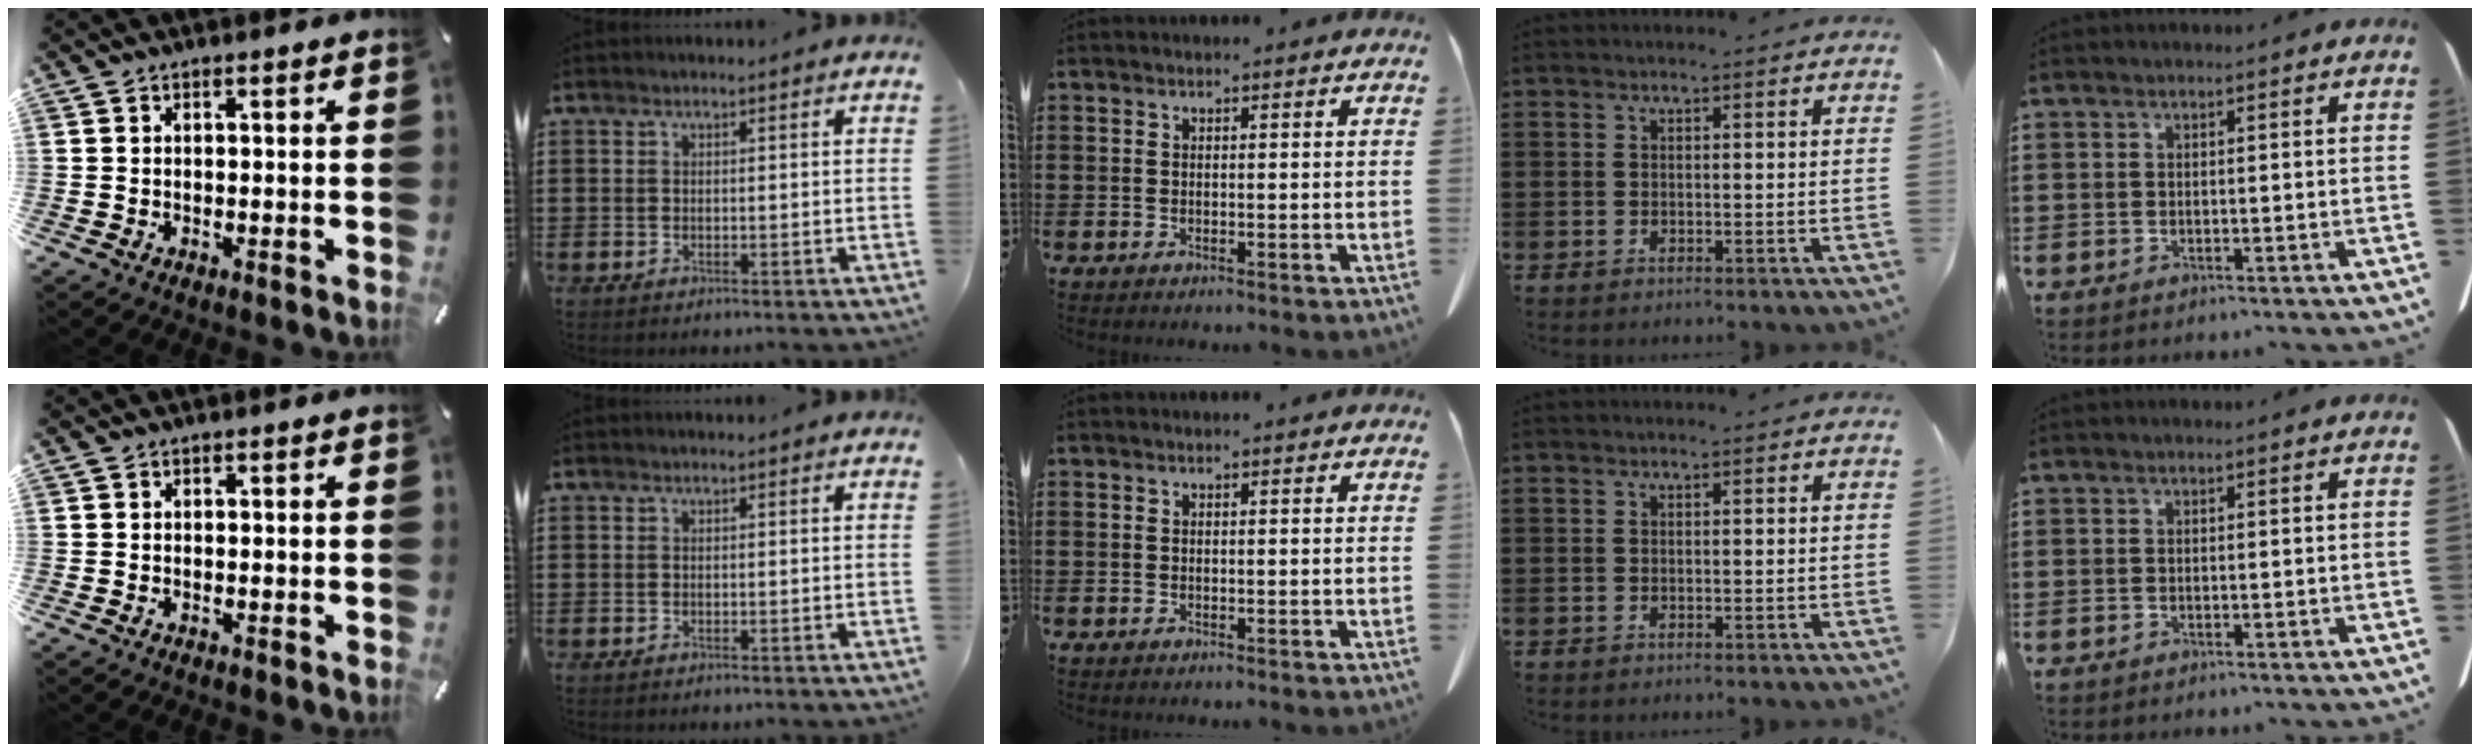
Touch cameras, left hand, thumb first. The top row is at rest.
{}